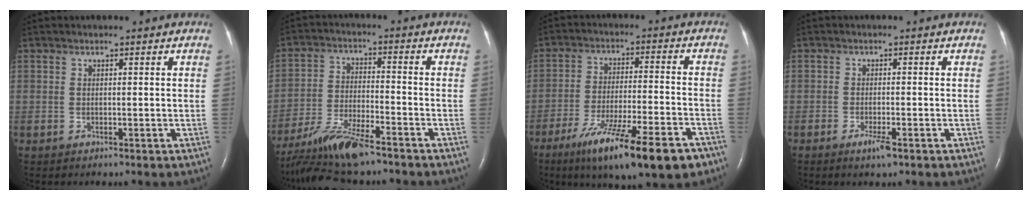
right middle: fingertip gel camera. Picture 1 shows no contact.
{"total": 11.4, "force": [-9.4, 1.6, 6.2], "torque": [-0.125, -0.021, -0.168]}
{"total": 16.9, "force": [-11.0, 2.3, 12.6], "torque": [-0.177, -0.035, -0.177]}
{"total": 2.3, "force": [-1.4, 0.3, 1.8], "torque": [-0.037, -0.003, -0.024]}